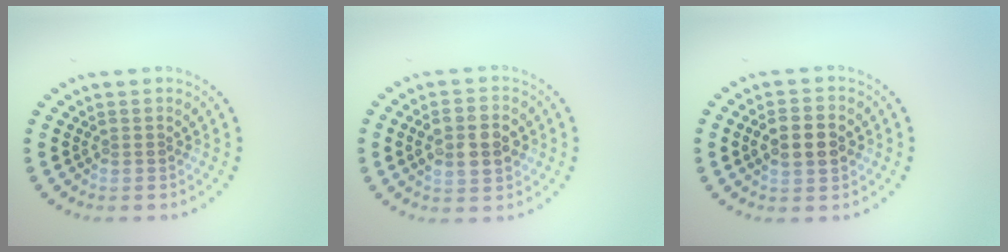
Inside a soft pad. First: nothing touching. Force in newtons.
{"total": 4.2, "press": 4.2, "slide": 0.4}
{"total": 3.4, "press": 3.4, "slide": 0.2}